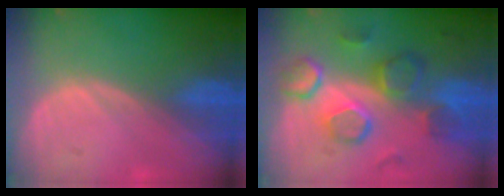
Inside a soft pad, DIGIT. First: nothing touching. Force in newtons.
{"total": 10.1, "press": 9.0, "slide": 4.5}